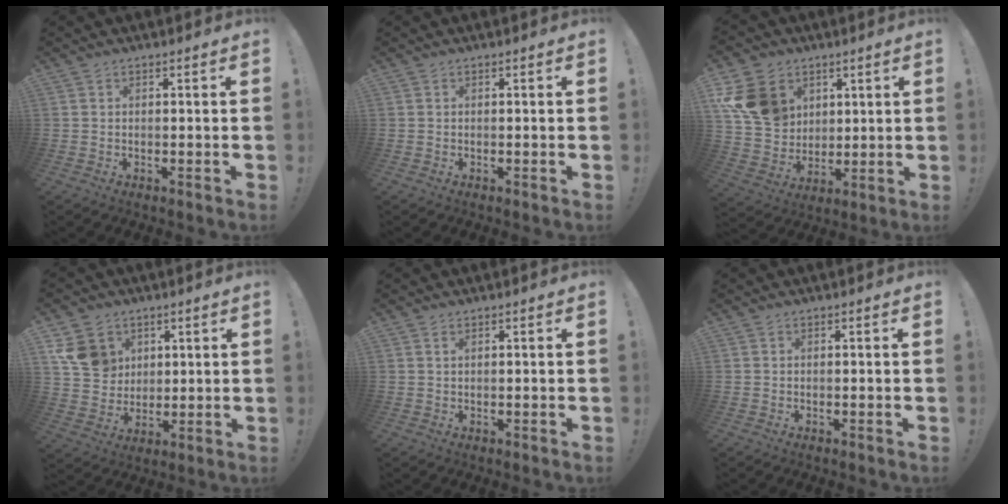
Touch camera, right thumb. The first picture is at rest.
{"total": 0.0}
{"total": 16.1, "force": [6.1, 12.8, 7.7], "torque": [-0.138, -0.025, 0.124]}
{"total": 11.4, "force": [5.0, 9.6, 3.7], "torque": [-0.060, -0.020, 0.102]}
{"total": 0.8, "force": [0.4, 0.4, 0.6], "torque": [-0.012, 0.001, 0.008]}
{"total": 0.0}